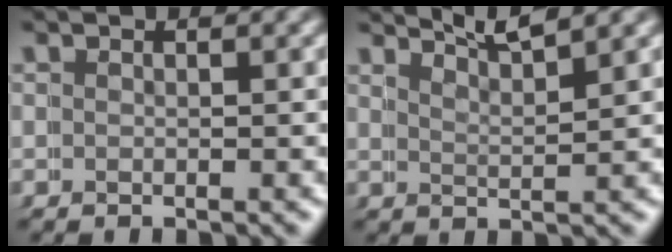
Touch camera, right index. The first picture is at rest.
{"total": 5.4, "force": [5.1, 0.0, 1.7], "torque": [-0.029, 0.013, 0.076]}